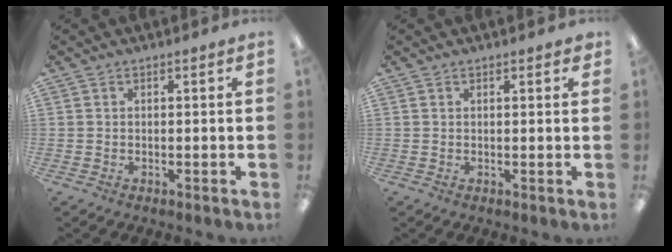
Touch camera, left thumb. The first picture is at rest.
{"total": 0.8, "force": [0.7, 0.3, 0.4], "torque": [0.008, -0.006, 0.008]}